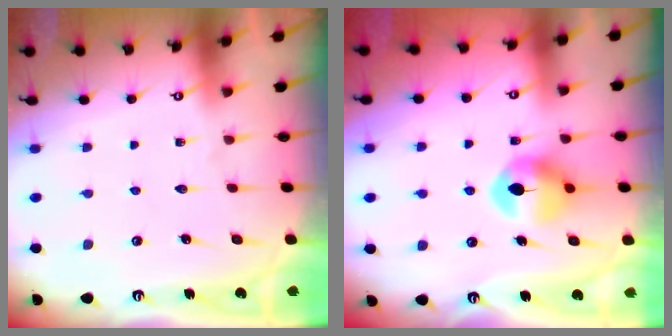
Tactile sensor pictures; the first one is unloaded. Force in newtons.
{"total": 9.7, "press": 9.7, "slide": 0.4}